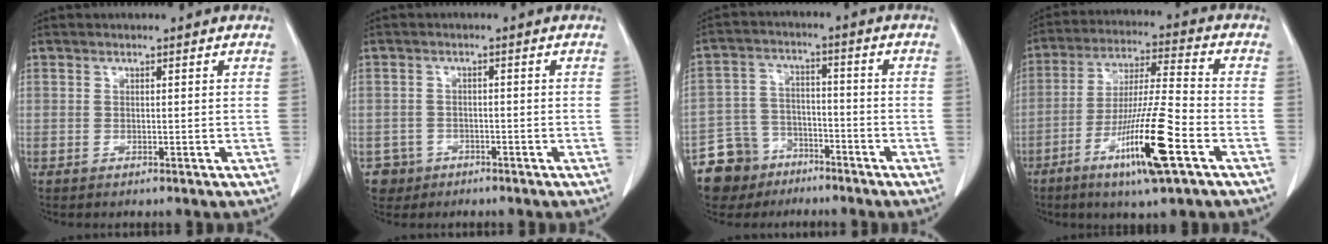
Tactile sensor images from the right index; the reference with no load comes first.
{"total": 3.3, "force": [-1.5, 2.9, -0.3], "torque": [0.009, 0.013, -0.026]}
{"total": 8.6, "force": [-6.0, 6.2, 0.7], "torque": [-0.019, 0.019, -0.106]}
{"total": 14.6, "force": [-6.5, 0.2, 13.1], "torque": [-0.247, -0.021, -0.115]}